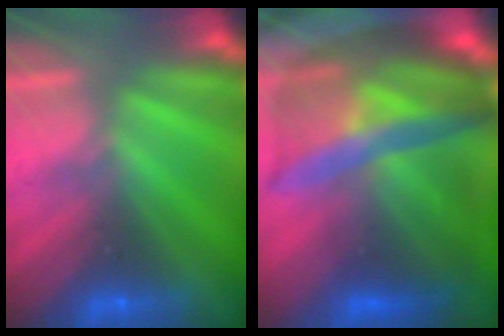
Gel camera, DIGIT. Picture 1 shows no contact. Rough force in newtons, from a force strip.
{"total": 10.5}